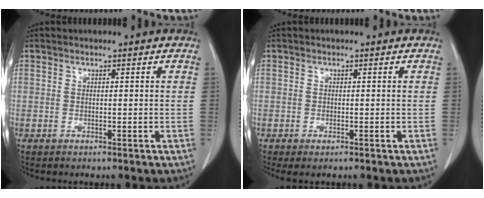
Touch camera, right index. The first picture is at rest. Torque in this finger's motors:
{"motor_torque": [-0.01, 0.05, -0.10, 0.01]}